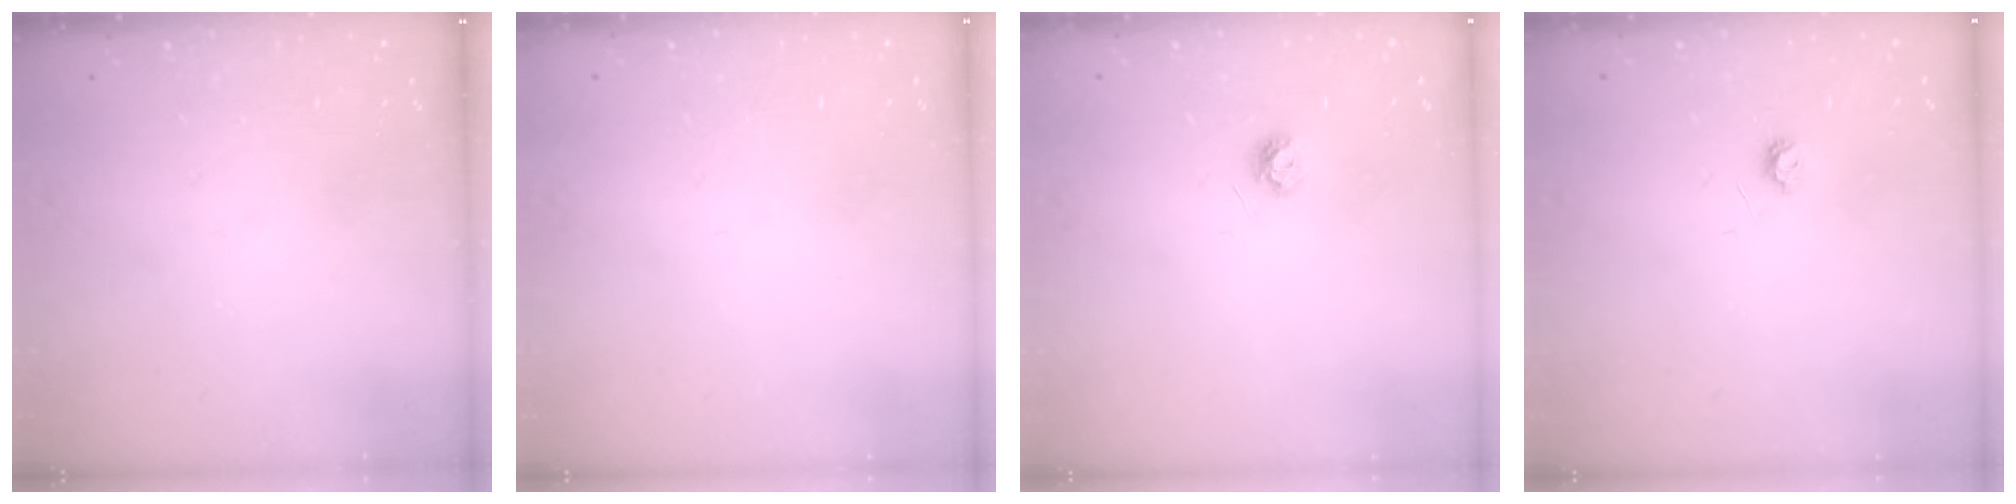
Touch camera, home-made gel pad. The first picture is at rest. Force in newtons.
{"total": 0.7, "press": 0.7, "slide": 0.3}
{"total": 3.9, "press": 3.8, "slide": 0.7}
{"total": 3.9, "press": 3.8, "slide": 0.6}